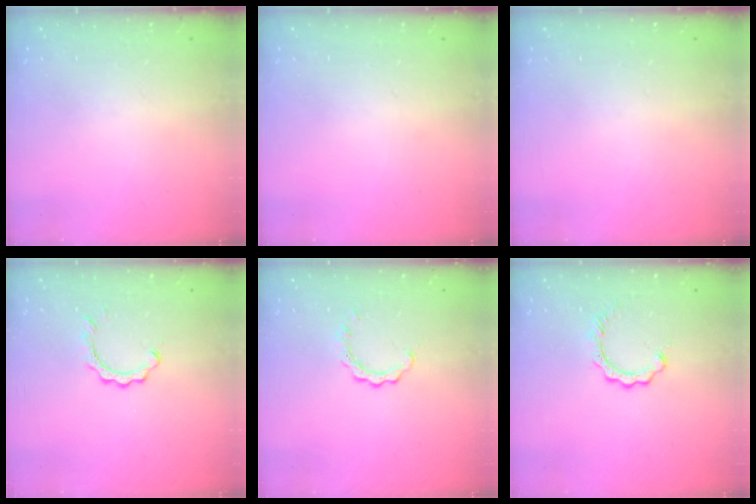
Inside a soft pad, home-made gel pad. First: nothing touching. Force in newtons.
{"total": 0.0}
{"total": 0.0}
{"total": 2.0, "press": 2.0, "slide": 0.2}
{"total": 2.6, "press": 2.6, "slide": 0.2}
{"total": 3.0, "press": 3.0, "slide": 0.3}